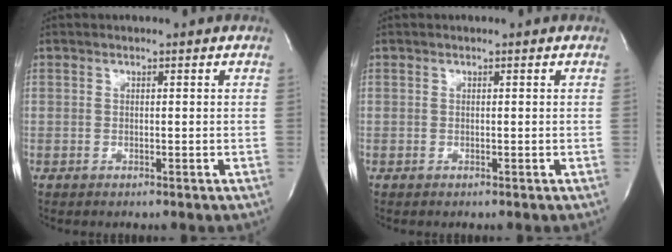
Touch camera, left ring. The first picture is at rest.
{"total": 0.0}